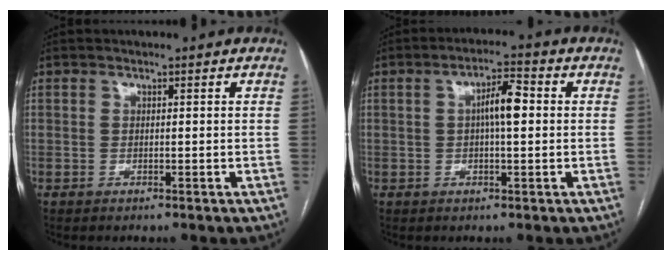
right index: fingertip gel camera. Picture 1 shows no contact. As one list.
[{"total": 5.2, "force": [0.5, 1.2, 5.0], "torque": [-0.087, 0.015, 0.006]}]